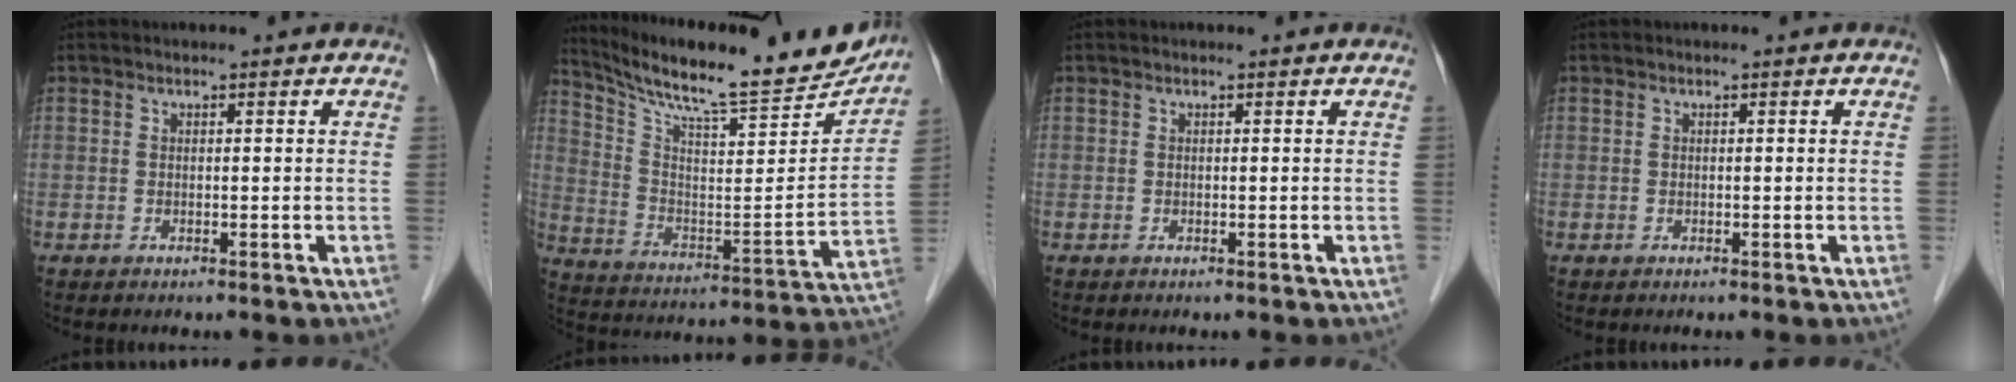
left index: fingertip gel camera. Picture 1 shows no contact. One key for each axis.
{"total": 24.1, "fx": 21.7, "fy": 3.0, "fz": 10.0, "tx": -0.171, "ty": -0.044, "tz": 0.316}
{"total": 0.0}
{"total": 0.0}